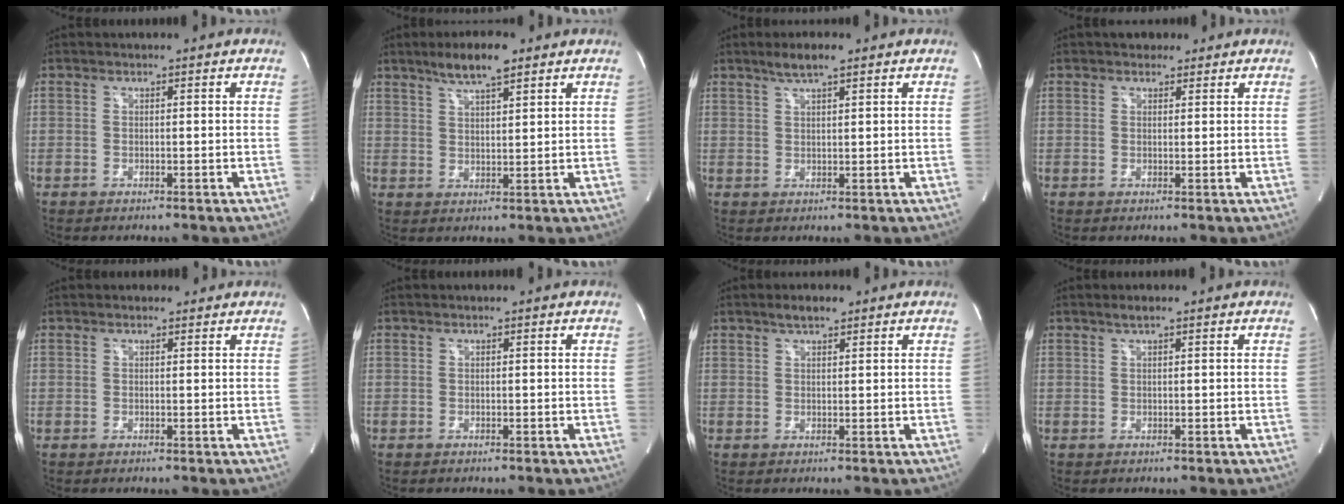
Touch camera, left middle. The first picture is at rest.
{"total": 6.8, "force": [4.8, 1.2, 4.7], "torque": [-0.090, 0.009, 0.083]}
{"total": 3.9, "force": [2.8, 0.5, 2.7], "torque": [-0.056, 0.007, 0.051]}
{"total": 2.7, "force": [2.0, 1.6, 0.8], "torque": [-0.011, 0.012, 0.028]}
{"total": 1.2, "force": [1.0, 0.6, 0.0], "torque": [-0.005, 0.010, 0.011]}
{"total": 0.0}
{"total": 2.5, "force": [1.8, 0.8, 1.5], "torque": [-0.031, 0.008, 0.032]}
{"total": 1.3, "force": [0.9, 0.1, 0.9], "torque": [-0.021, 0.005, 0.019]}